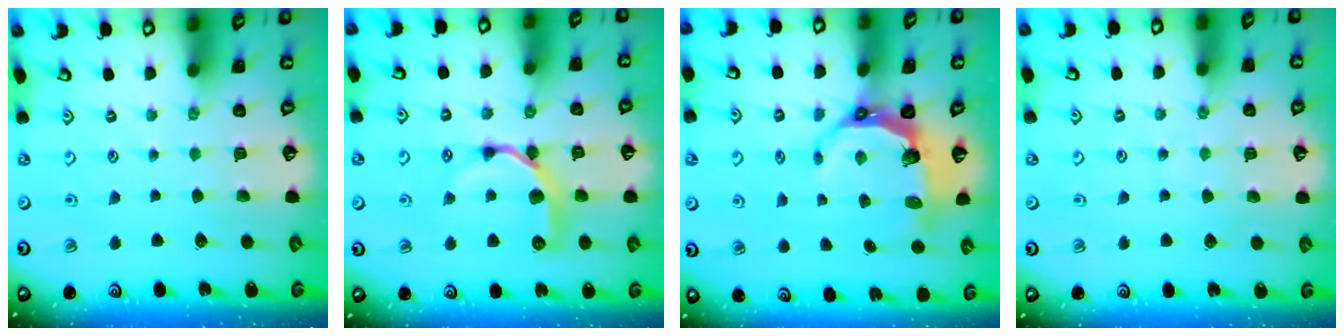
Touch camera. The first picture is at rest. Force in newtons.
{"total": 9.9, "press": 9.9, "slide": 0.3}
{"total": 7.4, "press": 5.9, "slide": 4.6}
{"total": 3.7, "press": 3.6, "slide": 0.4}